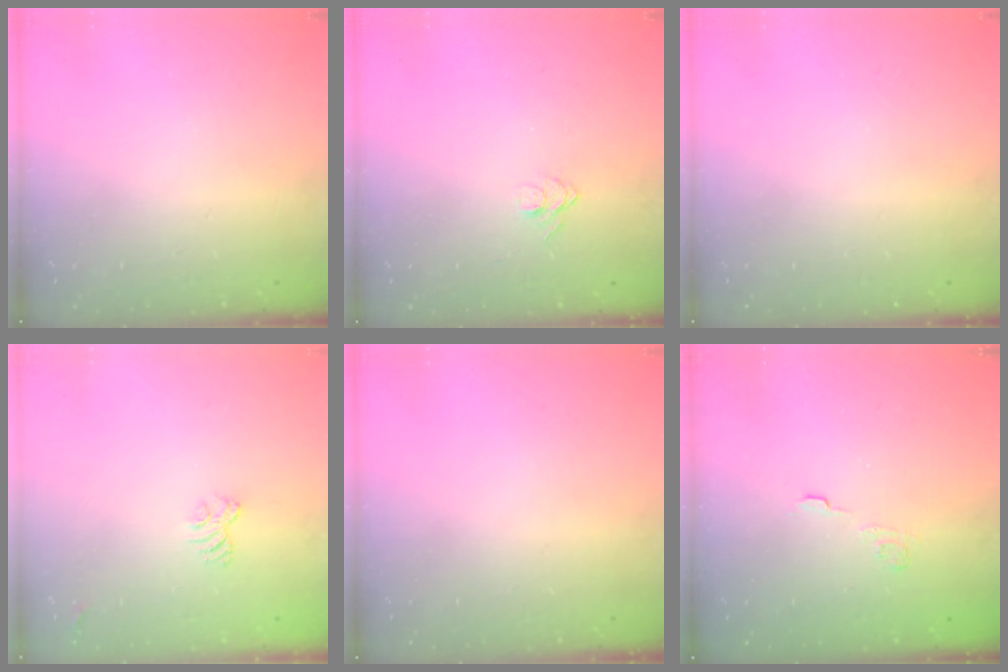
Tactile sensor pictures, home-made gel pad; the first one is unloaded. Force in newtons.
{"total": 5.8, "press": 5.7, "slide": 0.5}
{"total": 0.0}
{"total": 3.4, "press": 3.1, "slide": 1.2}
{"total": 0.0}
{"total": 2.9, "press": 2.5, "slide": 1.4}